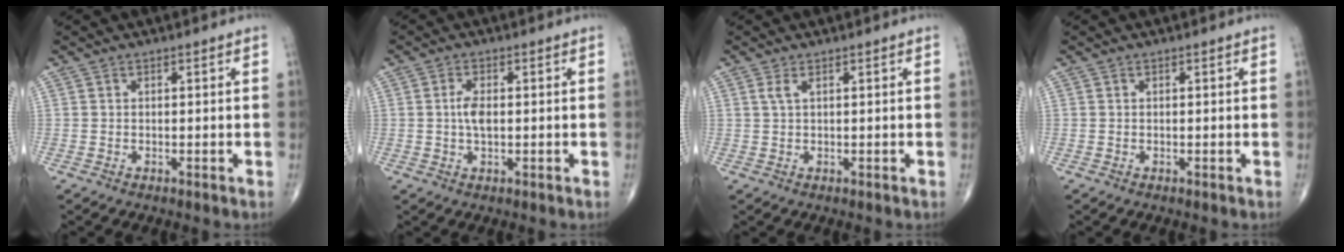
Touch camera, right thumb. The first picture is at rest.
{"total": 3.4, "force": [0.1, 1.6, 3.0], "torque": [-0.062, 0.002, 0.001]}
{"total": 1.3, "force": [0.6, 0.4, 1.1], "torque": [-0.030, 0.006, 0.016]}
{"total": 0.0}